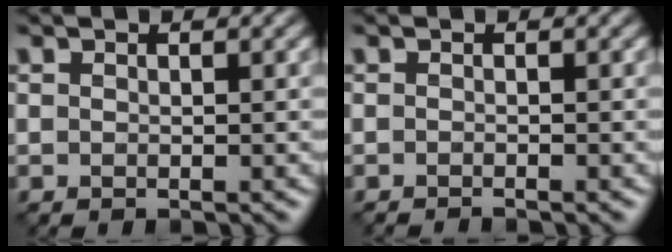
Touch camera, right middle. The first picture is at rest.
{"total": 0.7, "force": [-0.7, 0.1, 0.2], "torque": [0.003, -0.008, -0.016]}